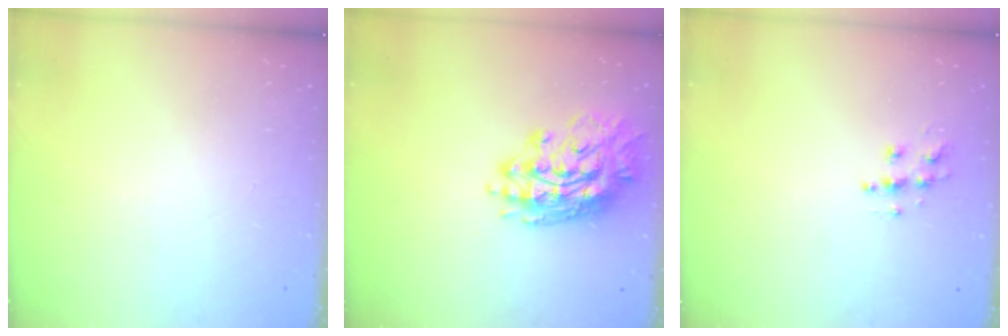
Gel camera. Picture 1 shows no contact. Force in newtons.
{"total": 16.9, "press": 16.8, "slide": 1.2}
{"total": 7.5, "press": 7.5, "slide": 0.1}